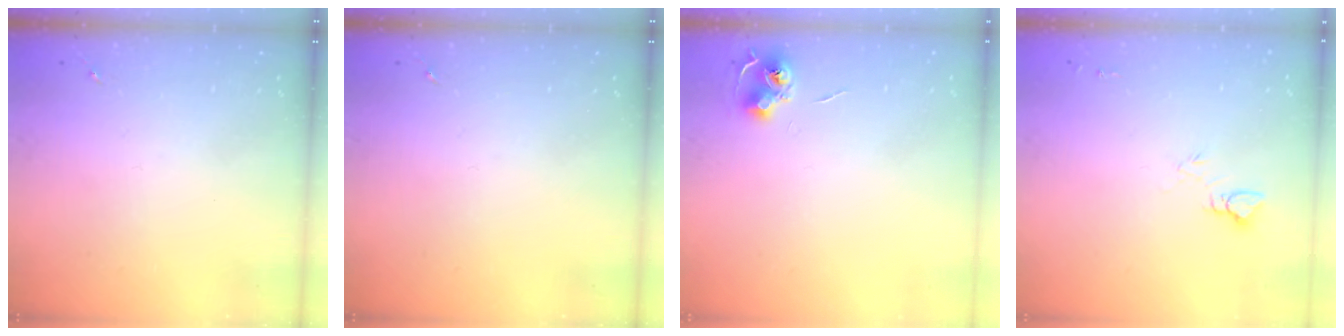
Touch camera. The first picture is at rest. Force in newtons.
{"total": 0.0}
{"total": 6.8, "press": 6.8, "slide": 0.7}
{"total": 6.0, "press": 6.0, "slide": 0.4}